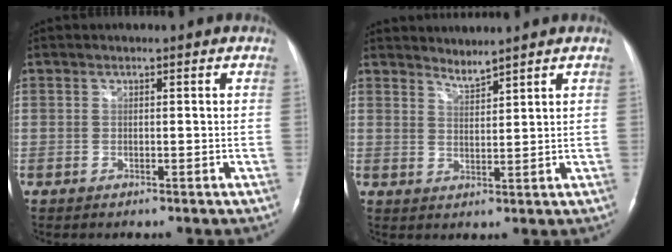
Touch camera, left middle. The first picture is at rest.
{"total": 2.3, "force": [2.3, -0.4, 0.0], "torque": [-0.002, -0.004, 0.047]}